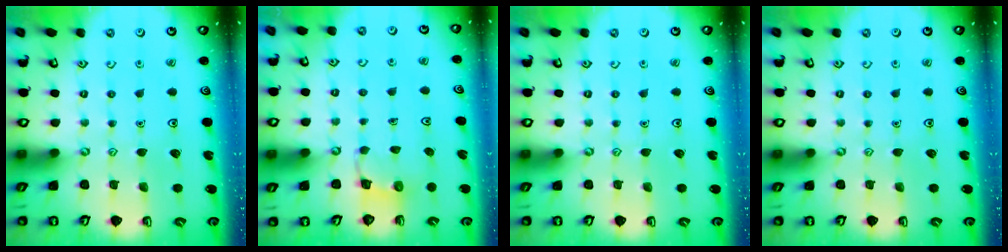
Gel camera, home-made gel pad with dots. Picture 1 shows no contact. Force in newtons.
{"total": 2.9, "press": 2.9, "slide": 0.3}
{"total": 0.0}
{"total": 0.0}